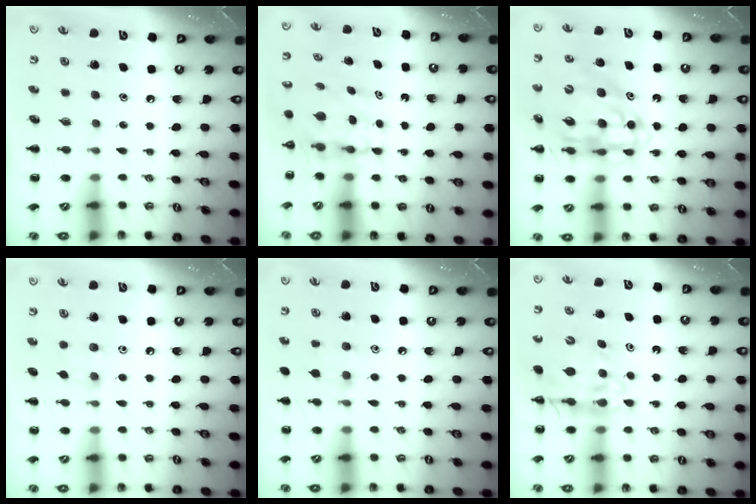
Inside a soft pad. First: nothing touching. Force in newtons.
{"total": 4.7, "press": 4.7, "slide": 0.5}
{"total": 15.1, "press": 14.5, "slide": 4.2}
{"total": 4.3, "press": 4.0, "slide": 1.6}
{"total": 6.1, "press": 5.7, "slide": 2.3}
{"total": 12.4, "press": 12.0, "slide": 3.3}